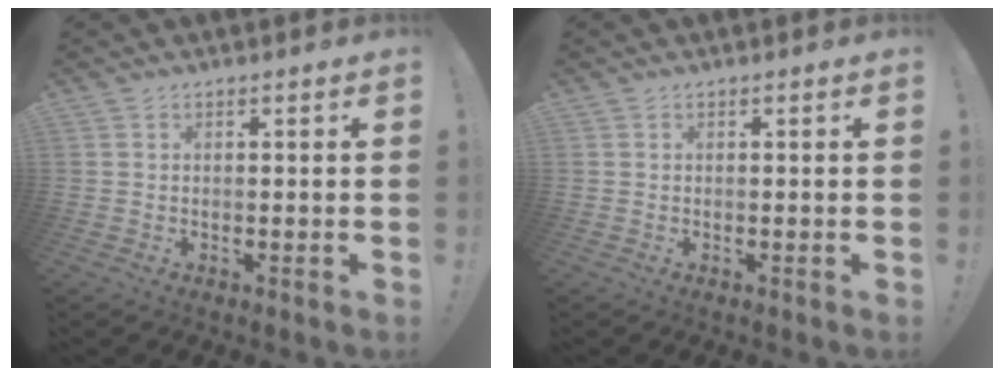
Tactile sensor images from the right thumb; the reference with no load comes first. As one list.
[{"total": 0.0}]